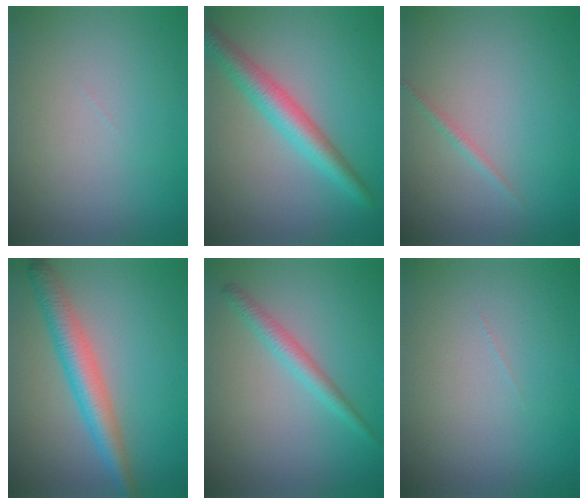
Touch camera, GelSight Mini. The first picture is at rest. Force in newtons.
{"total": 4.2, "press": 4.2, "slide": 0.1}
{"total": 0.8, "press": 0.8, "slide": 0.1}
{"total": 4.5, "press": 4.5, "slide": 0.0}
{"total": 2.2, "press": 2.2, "slide": 0.1}
{"total": 0.0}